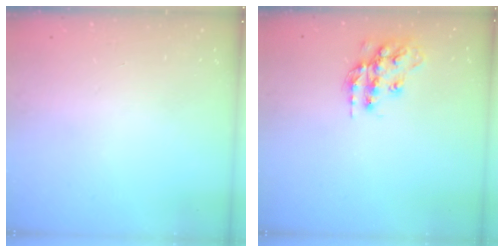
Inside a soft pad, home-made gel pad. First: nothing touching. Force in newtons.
{"total": 14.0, "press": 14.0, "slide": 0.6}